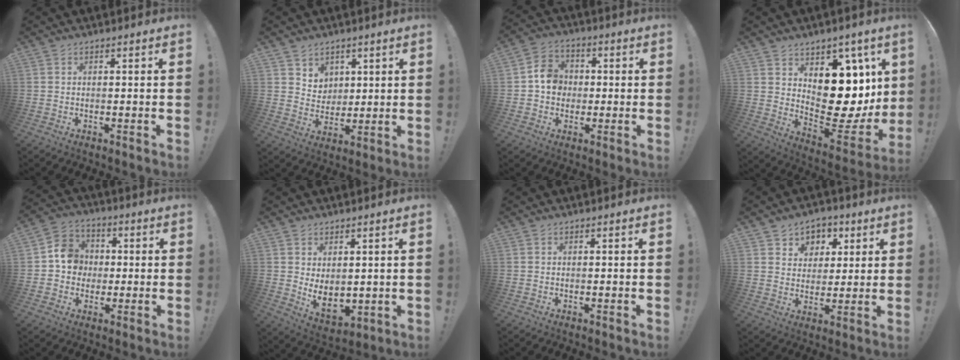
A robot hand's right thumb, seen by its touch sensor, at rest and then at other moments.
{"total": 6.4, "force": [4.2, 4.8, 0.6], "torque": [-0.014, -0.037, 0.084]}
{"total": 8.9, "force": [0.1, 7.9, 4.0], "torque": [-0.044, 0.015, 0.006]}
{"total": 14.5, "force": [3.9, 10.5, 9.2], "torque": [-0.093, -0.047, 0.087]}
{"total": 9.8, "force": [0.0, 9.2, 3.4], "torque": [-0.036, 0.018, 0.006]}
{"total": 6.3, "force": [1.5, 4.2, 4.4], "torque": [-0.064, -0.024, 0.037]}
{"total": 0.0}
{"total": 6.5, "force": [2.6, 5.9, 0.9], "torque": [-0.003, -0.026, 0.051]}